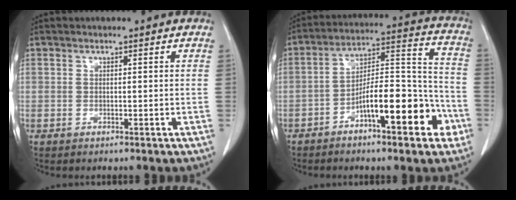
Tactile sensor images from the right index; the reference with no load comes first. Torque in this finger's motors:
{"motor_torque": [0.61, -0.42, 0.54, 0.10]}